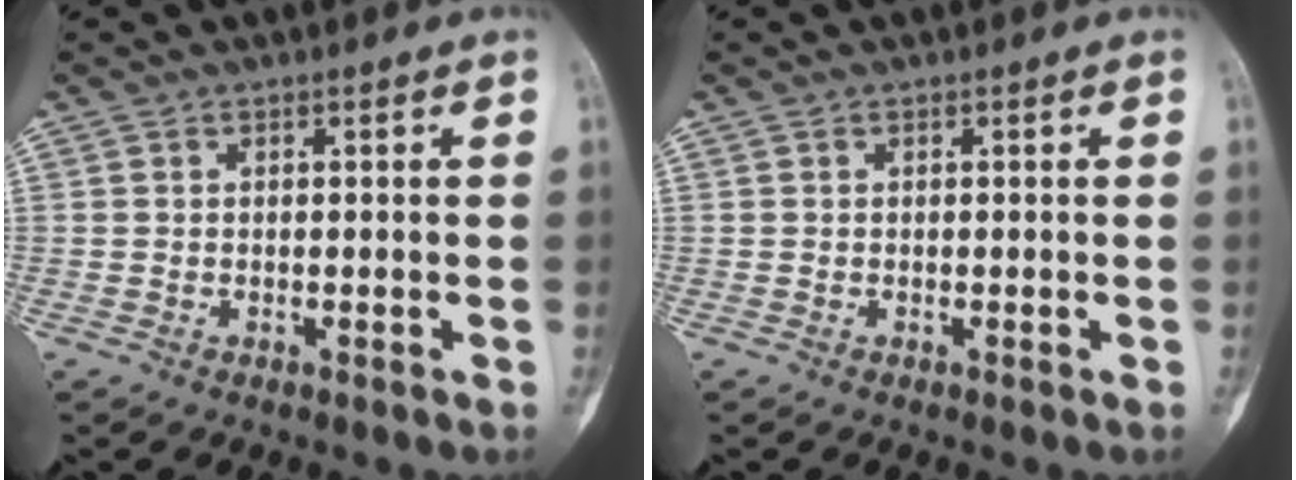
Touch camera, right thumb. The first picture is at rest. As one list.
[{"total": 0.0}]